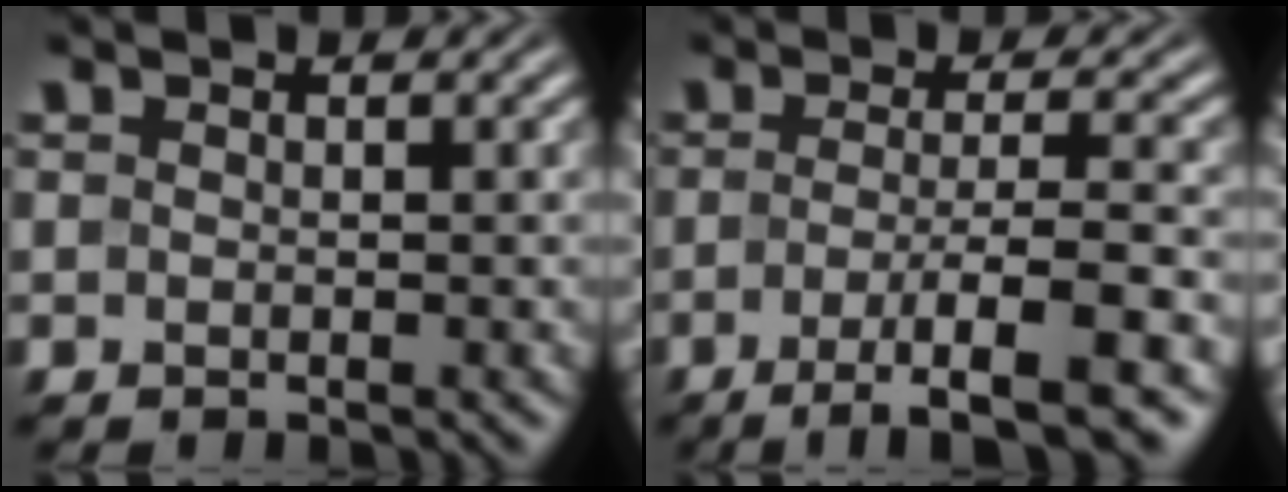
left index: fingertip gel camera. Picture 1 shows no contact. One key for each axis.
{"total": 6.8, "fx": -3.0, "fy": 1.2, "fz": 6.0, "tx": -0.089, "ty": -0.004, "tz": -0.053}